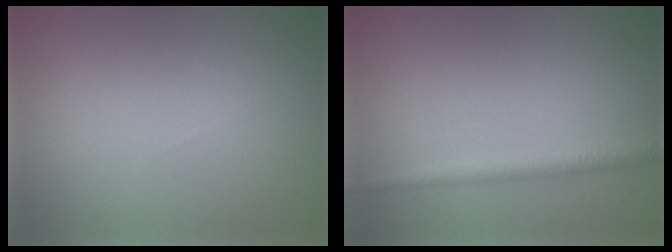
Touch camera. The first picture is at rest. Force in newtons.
{"total": 2.4, "press": 2.4, "slide": 0.1}